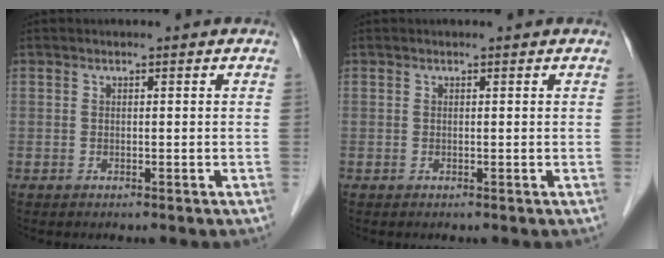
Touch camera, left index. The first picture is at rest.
{"total": 0.7, "force": [0.7, 0.1, 0.1], "torque": [-0.004, 0.007, 0.009]}